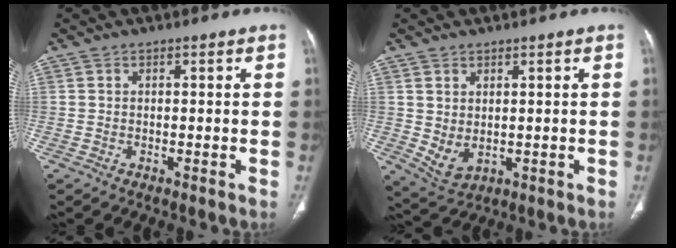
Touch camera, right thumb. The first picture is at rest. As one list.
[{"total": 4.6, "force": [0.4, 3.1, 3.4], "torque": [-0.062, -0.009, 0.028]}]